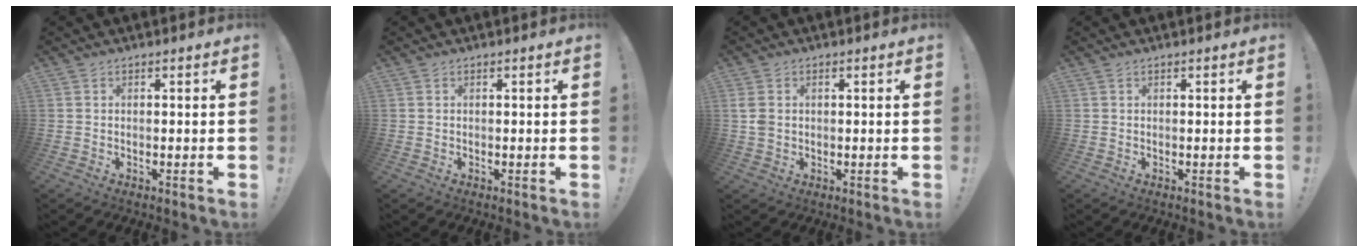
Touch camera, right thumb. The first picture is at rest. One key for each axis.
{"total": 0.0}
{"total": 3.1, "fx": 0.7, "fy": 2.3, "fz": 1.9, "tx": -0.040, "ty": 0.000, "tz": 0.012}
{"total": 0.0}